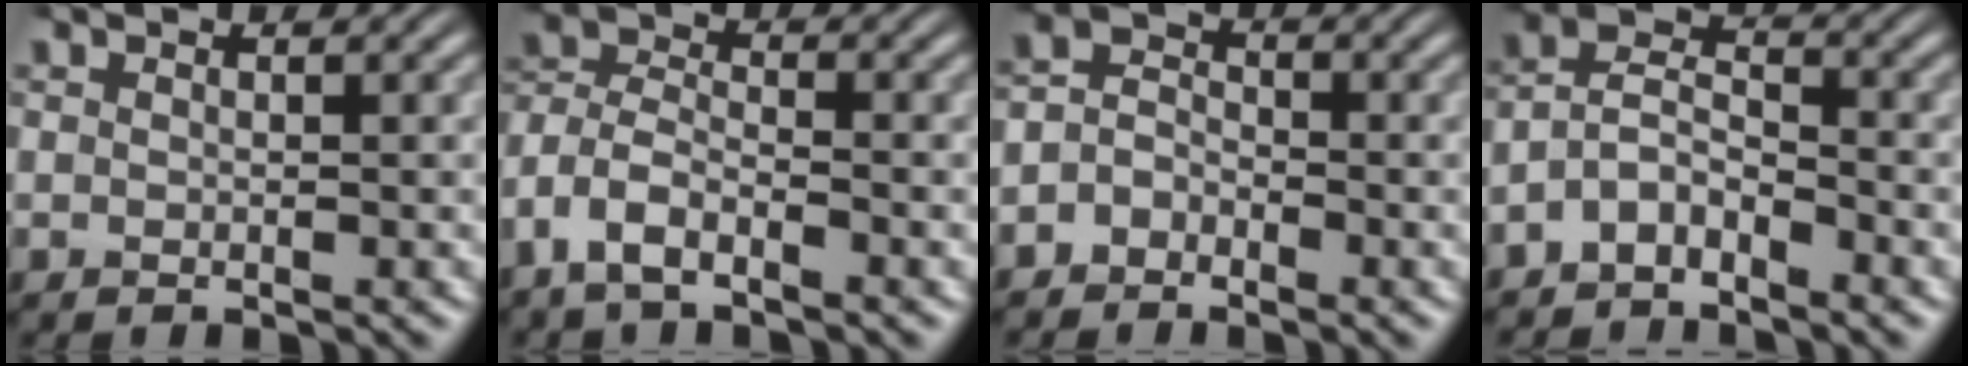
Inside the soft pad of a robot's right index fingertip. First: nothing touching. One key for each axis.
{"total": 5.4, "fx": -1.7, "fy": 4.5, "fz": 2.4, "tx": -0.079, "ty": -0.015, "tz": -0.035}
{"total": 3.2, "fx": -1.6, "fy": 2.6, "fz": 1.0, "tx": -0.015, "ty": -0.003, "tz": -0.036}
{"total": 5.9, "fx": -2.2, "fy": 4.8, "fz": 2.5, "tx": -0.058, "ty": -0.012, "tz": -0.050}